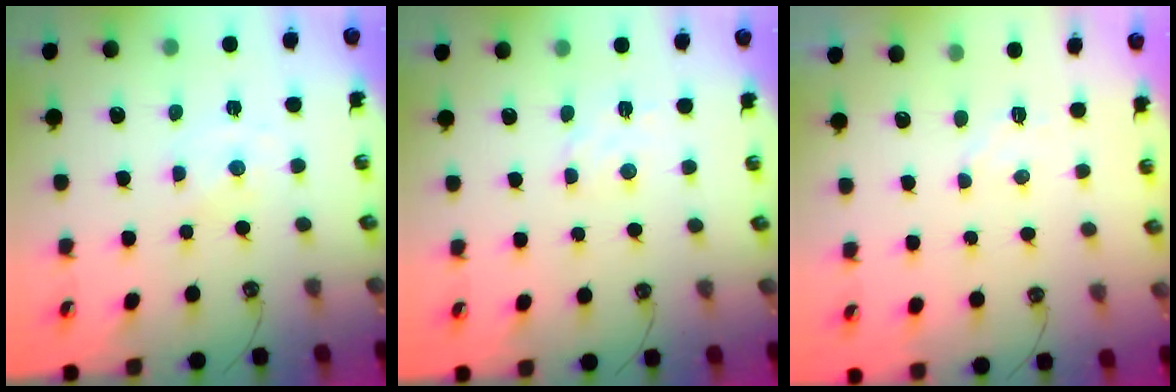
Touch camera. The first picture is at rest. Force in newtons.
{"total": 3.2, "press": 3.1, "slide": 0.5}
{"total": 4.2, "press": 4.2, "slide": 0.6}